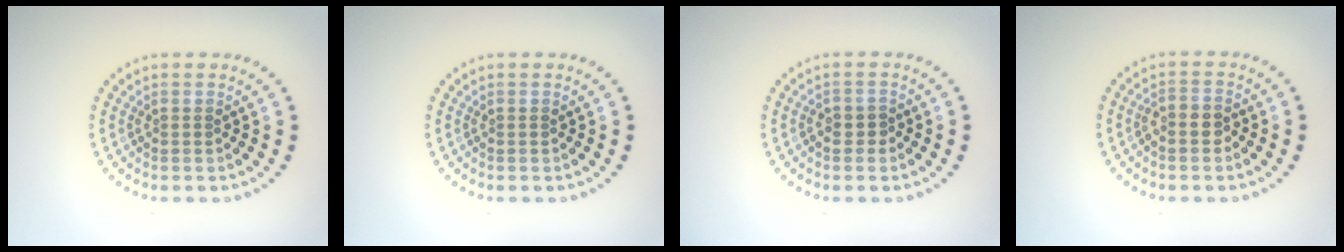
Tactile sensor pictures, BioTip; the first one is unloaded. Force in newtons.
{"total": 0.0}
{"total": 1.1, "press": 0.9, "slide": 0.7}
{"total": 1.5, "press": 1.3, "slide": 0.8}